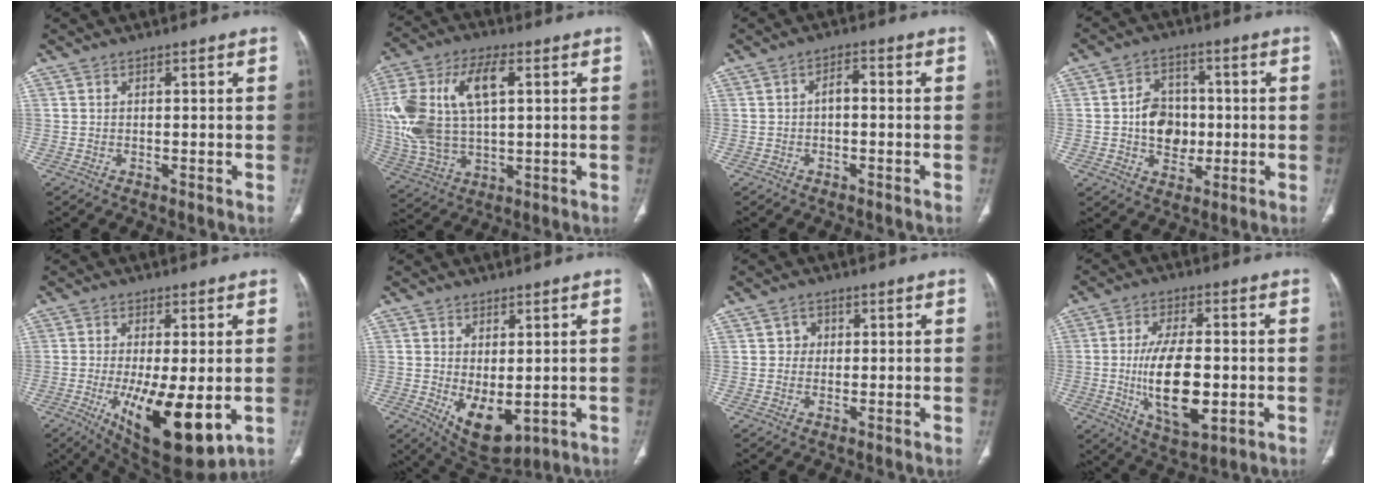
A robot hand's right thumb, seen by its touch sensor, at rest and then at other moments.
{"total": 20.2, "force": [3.6, 10.9, 16.7], "torque": [-0.357, 0.011, 0.068]}
{"total": 2.5, "force": [-0.4, 1.4, 2.0], "torque": [-0.026, 0.013, -0.011]}
{"total": 9.3, "force": [-0.4, 7.5, 5.5], "torque": [-0.054, 0.014, -0.005]}
{"total": 16.4, "force": [-4.0, 5.7, 14.8], "torque": [-0.235, -0.026, -0.042]}
{"total": 8.4, "force": [-1.2, 4.5, 7.0], "torque": [-0.099, -0.013, 0.007]}
{"total": 2.1, "force": [0.5, 2.0, 0.5], "torque": [0.008, 0.002, 0.005]}
{"total": 14.8, "force": [-2.1, 6.8, 13.0], "torque": [-0.222, -0.007, -0.026]}